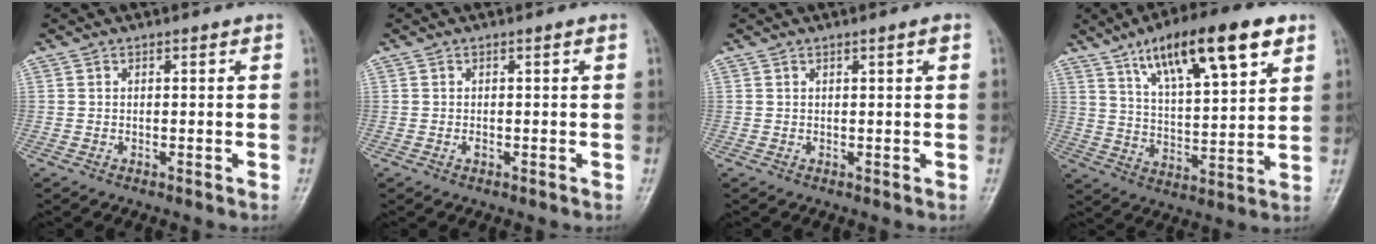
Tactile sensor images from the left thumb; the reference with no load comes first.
{"total": 0.7, "force": [-0.2, 0.3, 0.6], "torque": [-0.011, 0.004, -0.001]}
{"total": 1.2, "force": [0.6, 0.0, 1.1], "torque": [-0.018, 0.000, 0.009]}
{"total": 18.5, "force": [10.0, 5.6, 14.5], "torque": [-0.208, -0.030, 0.167]}